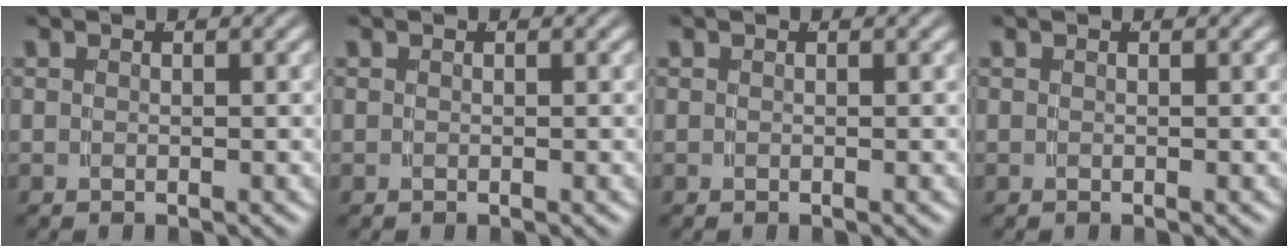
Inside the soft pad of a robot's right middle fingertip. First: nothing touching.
{"total": 0.0}
{"total": 0.0}
{"total": 0.0}